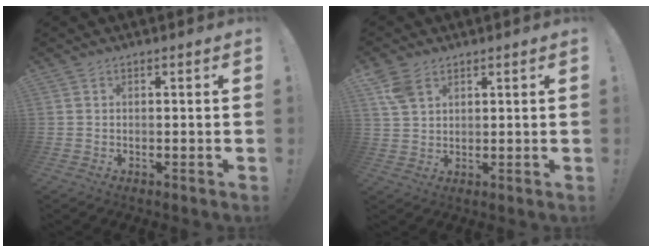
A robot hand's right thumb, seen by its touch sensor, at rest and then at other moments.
{"total": 5.8, "force": [3.1, 3.7, 3.3], "torque": [-0.054, -0.006, 0.062]}